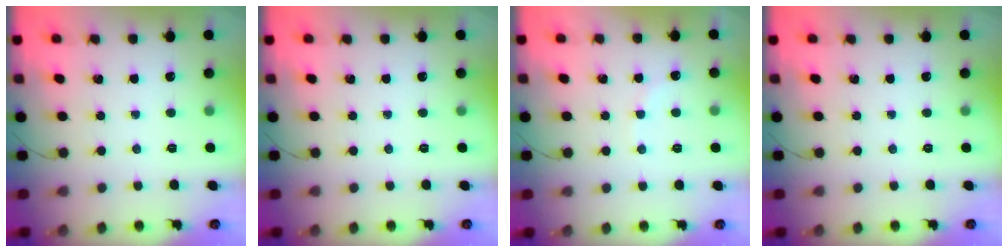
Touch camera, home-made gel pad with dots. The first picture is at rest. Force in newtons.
{"total": 0.0}
{"total": 4.5, "press": 4.4, "slide": 0.8}
{"total": 0.0}